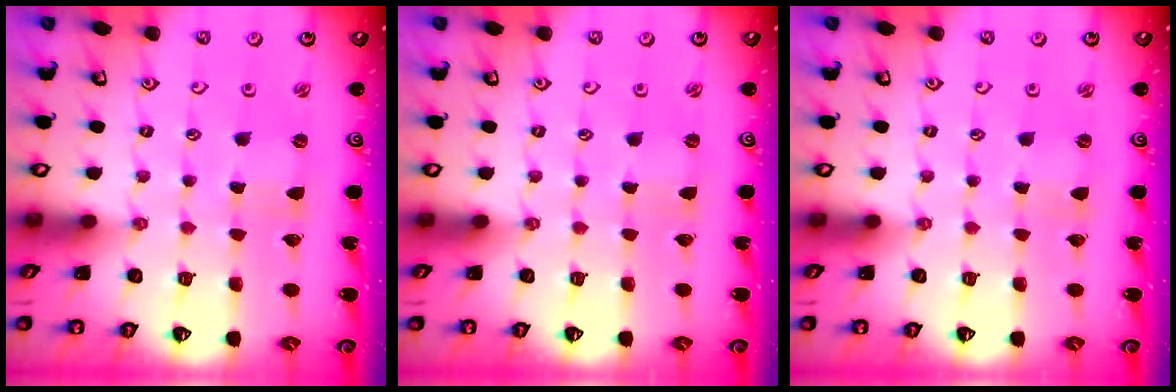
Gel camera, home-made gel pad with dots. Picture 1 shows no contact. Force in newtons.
{"total": 0.0}
{"total": 0.0}